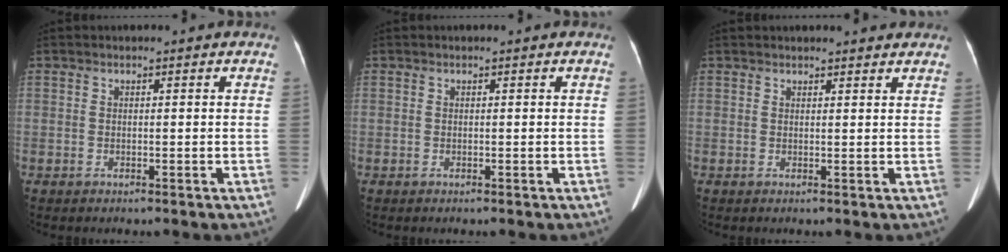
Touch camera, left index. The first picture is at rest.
{"total": 0.0}
{"total": 6.9, "force": [6.3, 1.2, 2.4], "torque": [-0.026, 0.002, 0.067]}